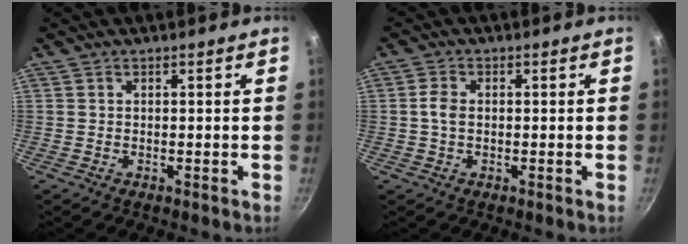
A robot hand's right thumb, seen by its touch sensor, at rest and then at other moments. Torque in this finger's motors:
{"motor_torque": [-0.69, 0.58, 0.11, 0.04, 0.00]}